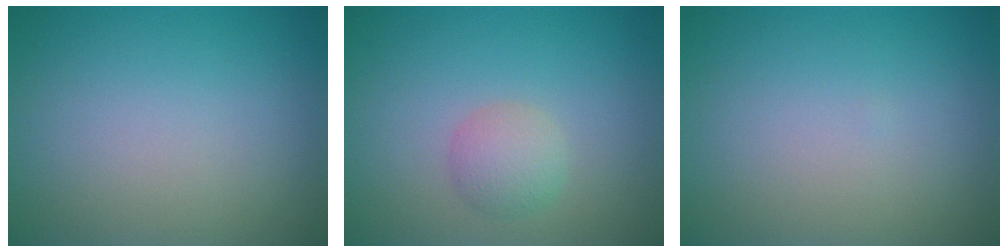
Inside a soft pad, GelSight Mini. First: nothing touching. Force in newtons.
{"total": 2.1, "press": 2.1, "slide": 0.0}
{"total": 0.0}